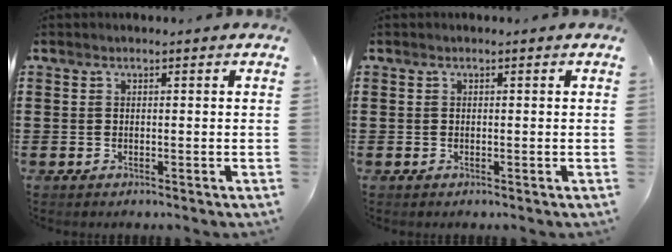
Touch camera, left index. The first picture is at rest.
{"total": 0.0}